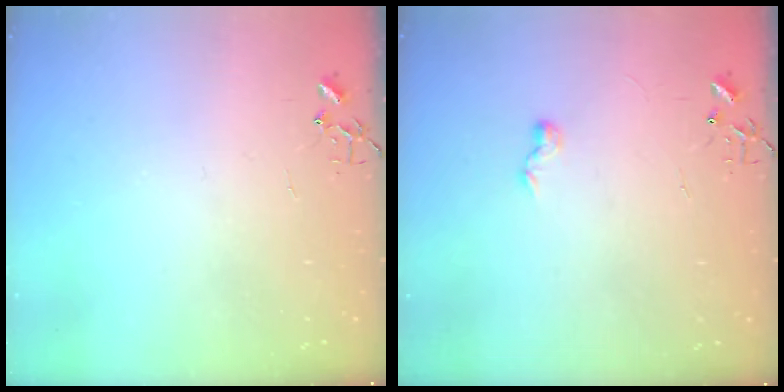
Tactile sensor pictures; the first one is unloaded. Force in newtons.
{"total": 5.3, "press": 5.2, "slide": 0.7}